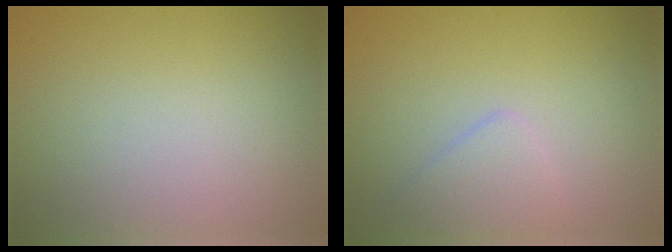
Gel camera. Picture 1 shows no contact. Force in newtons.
{"total": 1.9, "press": 1.9, "slide": 0.1}